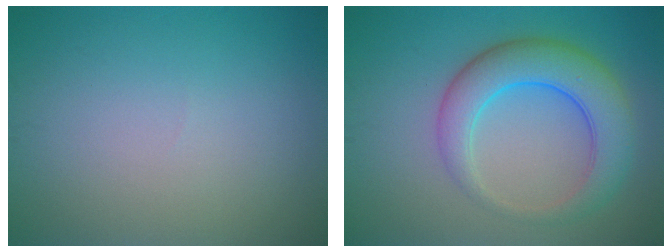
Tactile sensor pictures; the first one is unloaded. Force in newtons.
{"total": 6.3, "press": 6.3, "slide": 0.1}